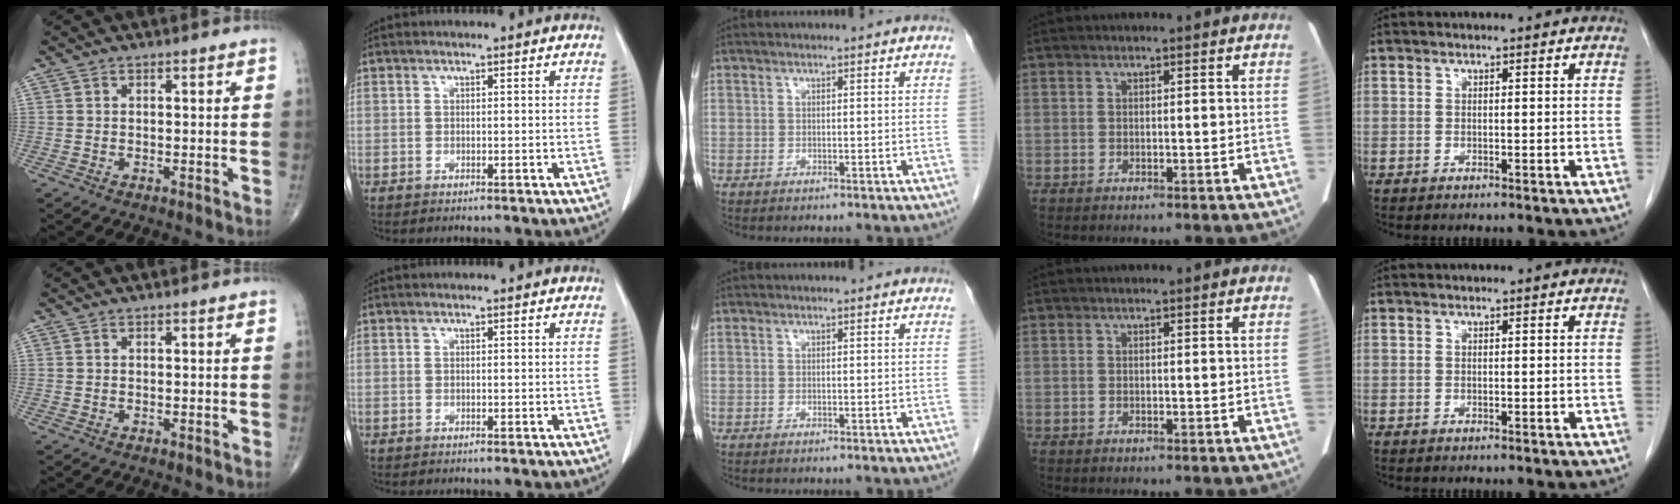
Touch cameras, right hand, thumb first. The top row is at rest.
{}